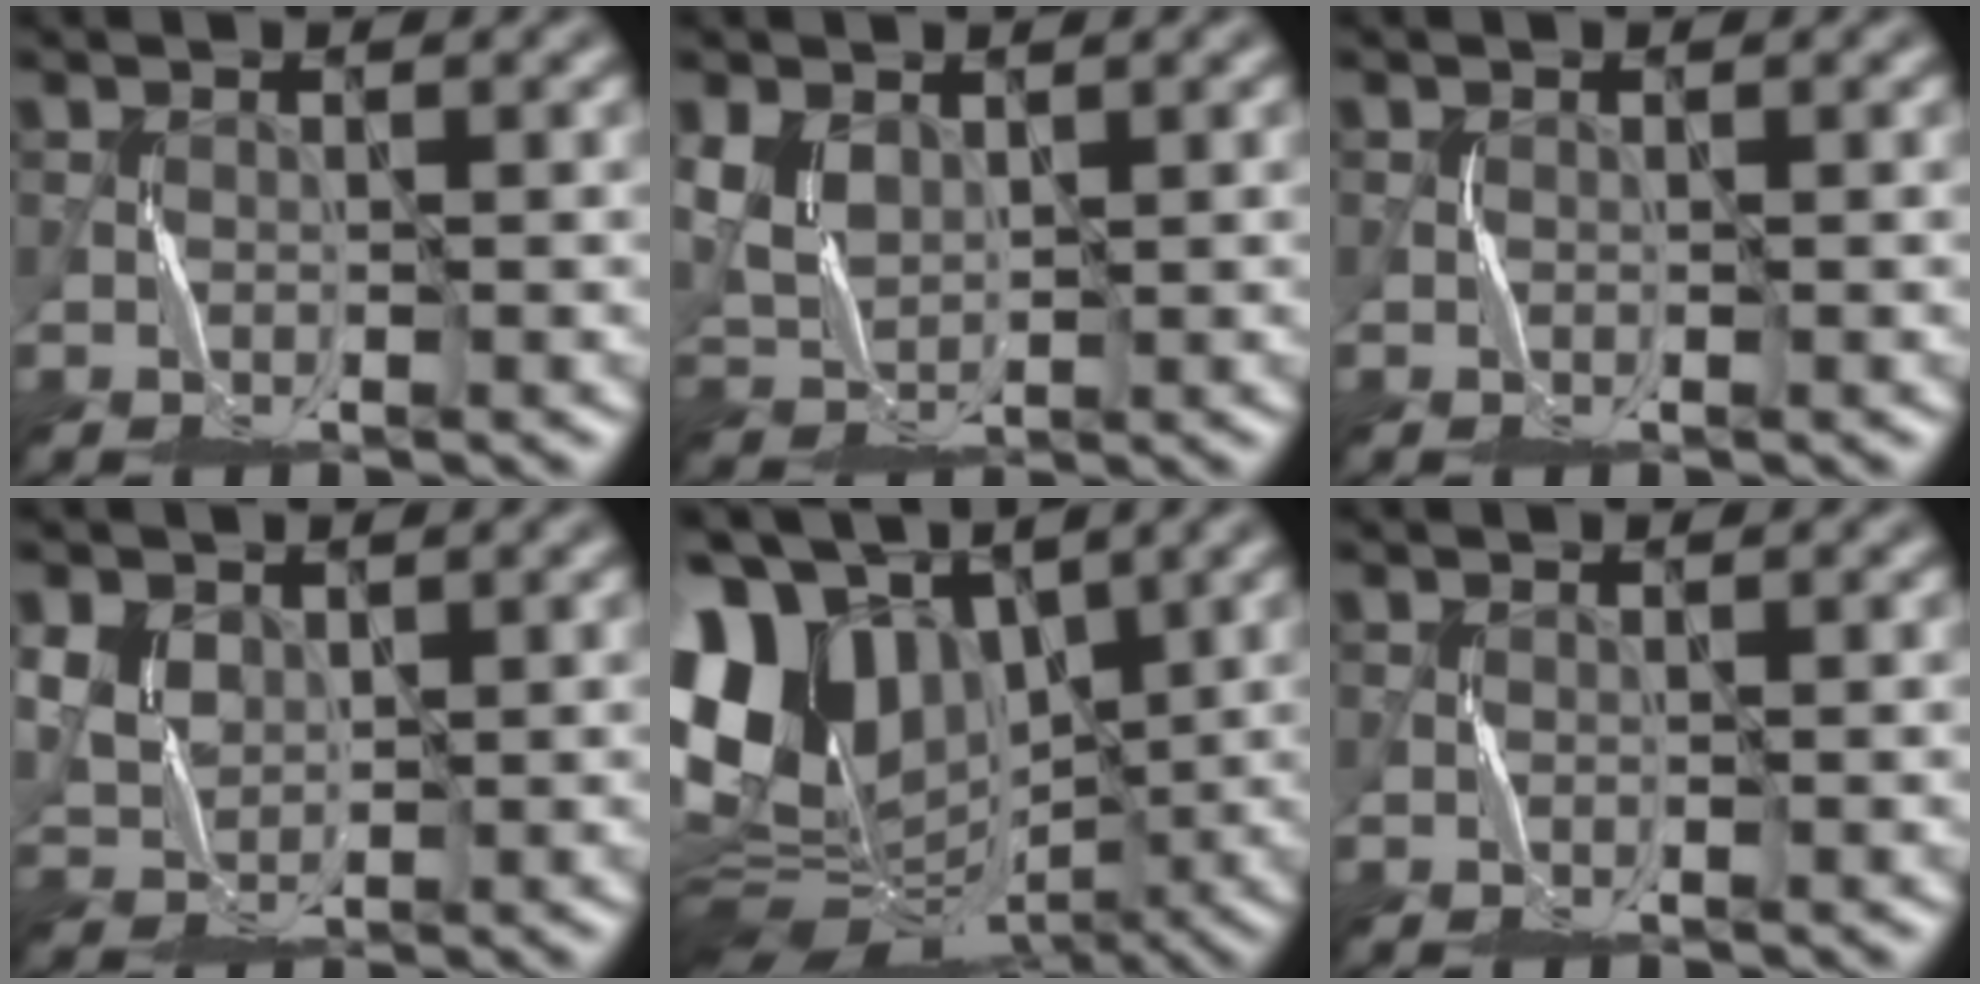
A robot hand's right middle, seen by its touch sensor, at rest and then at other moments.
{"total": 3.3, "force": [1.3, 2.2, 2.1], "torque": [-0.061, -0.002, 0.029]}
{"total": 0.0}
{"total": 4.0, "force": [1.6, 2.9, 2.2], "torque": [-0.061, 0.003, 0.032]}
{"total": 15.7, "force": [2.1, 11.1, 10.9], "torque": [-0.218, 0.009, 0.051]}
{"total": 0.0}